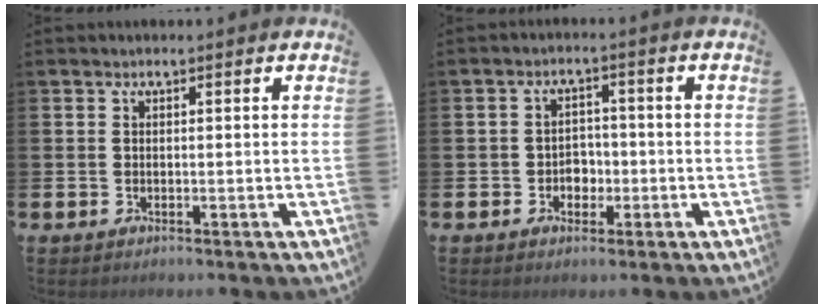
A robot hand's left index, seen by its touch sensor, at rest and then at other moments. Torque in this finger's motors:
{"motor_torque": [0.09, 0.13, 0.06, 0.01]}